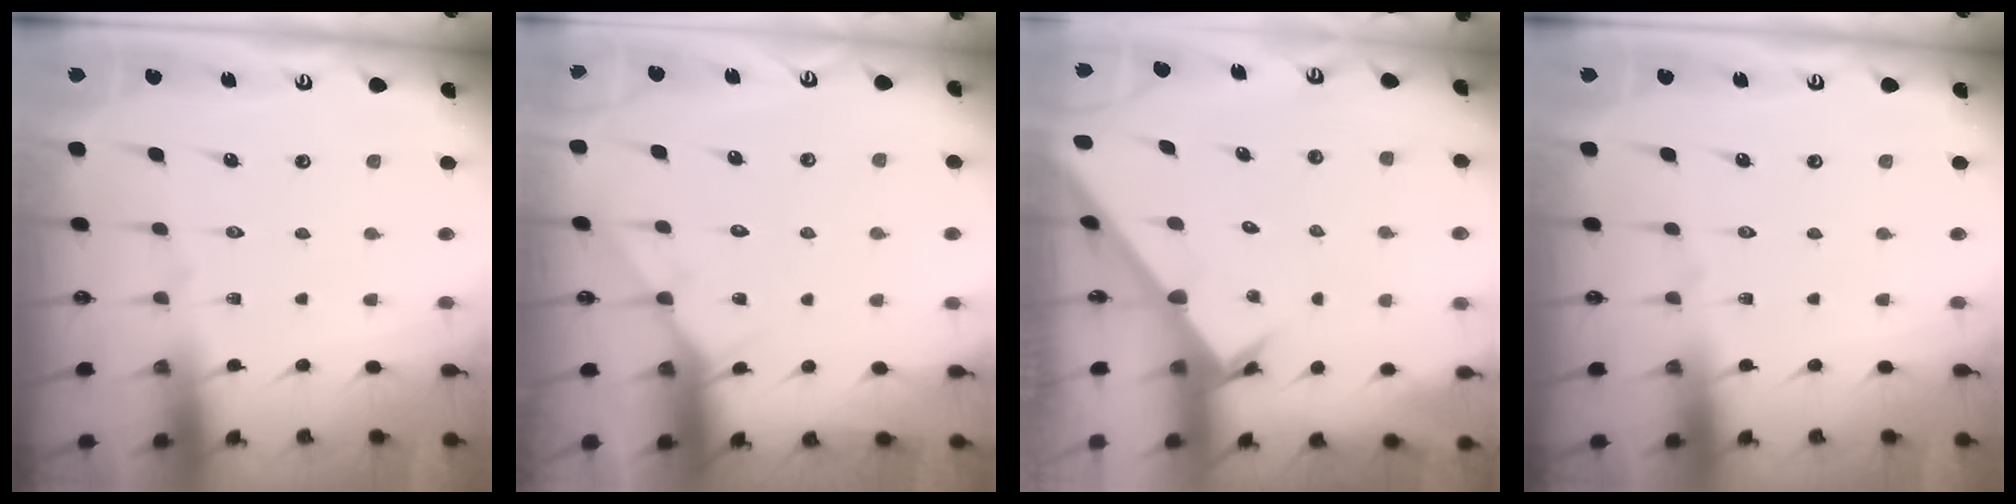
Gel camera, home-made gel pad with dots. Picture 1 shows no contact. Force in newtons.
{"total": 4.7, "press": 4.7, "slide": 0.4}
{"total": 2.6, "press": 2.6, "slide": 0.2}
{"total": 0.0}